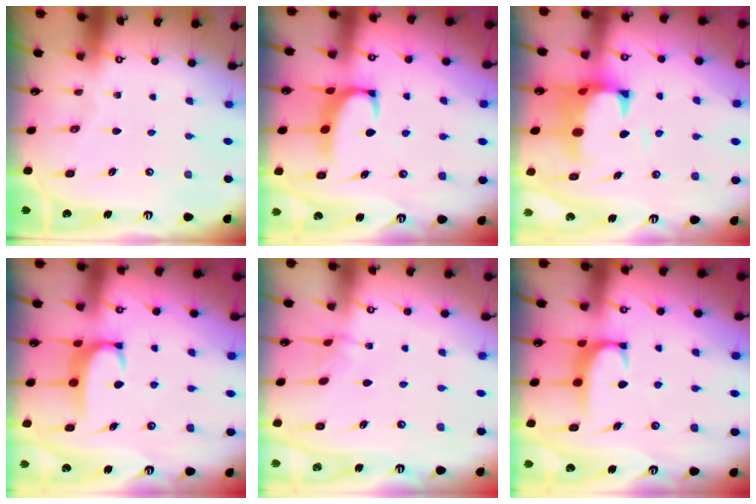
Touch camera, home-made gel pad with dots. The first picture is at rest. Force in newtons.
{"total": 2.5, "press": 2.4, "slide": 0.7}
{"total": 2.6, "press": 2.4, "slide": 1.1}
{"total": 3.7, "press": 3.6, "slide": 0.4}
{"total": 2.8, "press": 2.8, "slide": 0.3}
{"total": 1.8, "press": 1.7, "slide": 0.5}